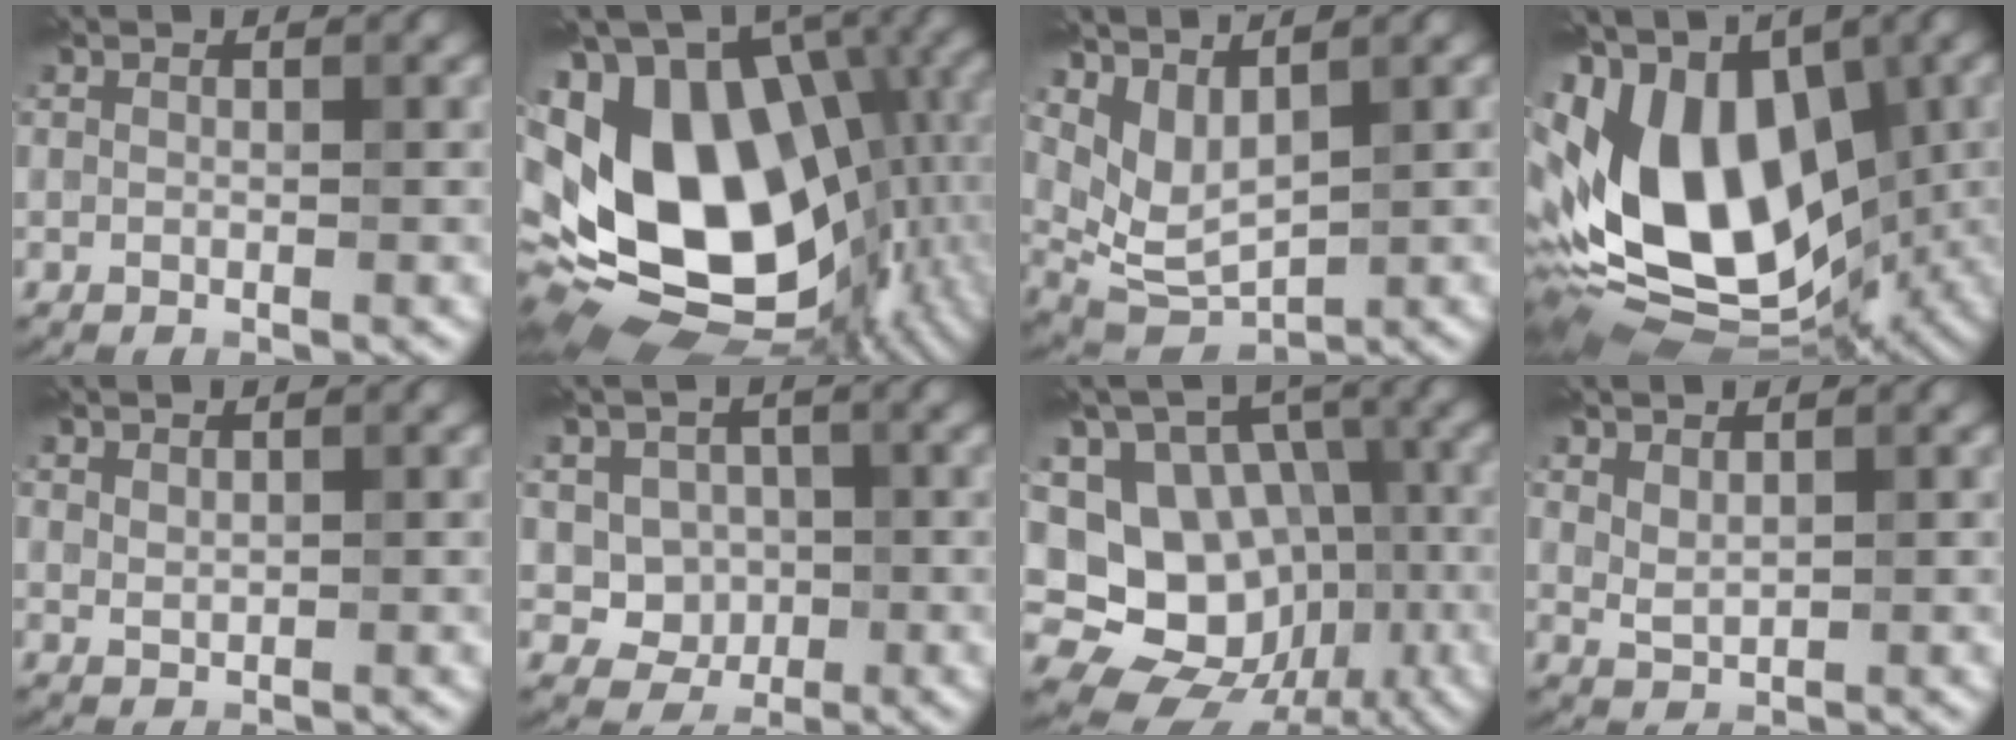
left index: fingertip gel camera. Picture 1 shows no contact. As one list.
[{"total": 19.6, "force": [0.0, 12.3, 15.3], "torque": [-0.308, -0.023, 0.026]}, {"total": 3.8, "force": [2.3, 1.7, 2.6], "torque": [-0.066, -0.016, 0.056]}, {"total": 16.4, "force": [0.0, 10.3, 12.7], "torque": [-0.248, -0.002, 0.000]}, {"total": 0.8, "force": [0.6, 0.3, 0.4], "torque": [-0.012, -0.002, 0.018]}, {"total": 3.8, "force": [-0.2, 3.3, 1.8], "torque": [-0.029, -0.003, -0.007]}, {"total": 15.4, "force": [-3.4, 13.2, 7.1], "torque": [-0.140, 0.005, -0.041]}, {"total": 1.4, "force": [1.0, 0.5, 0.8], "torque": [-0.022, -0.004, 0.027]}]